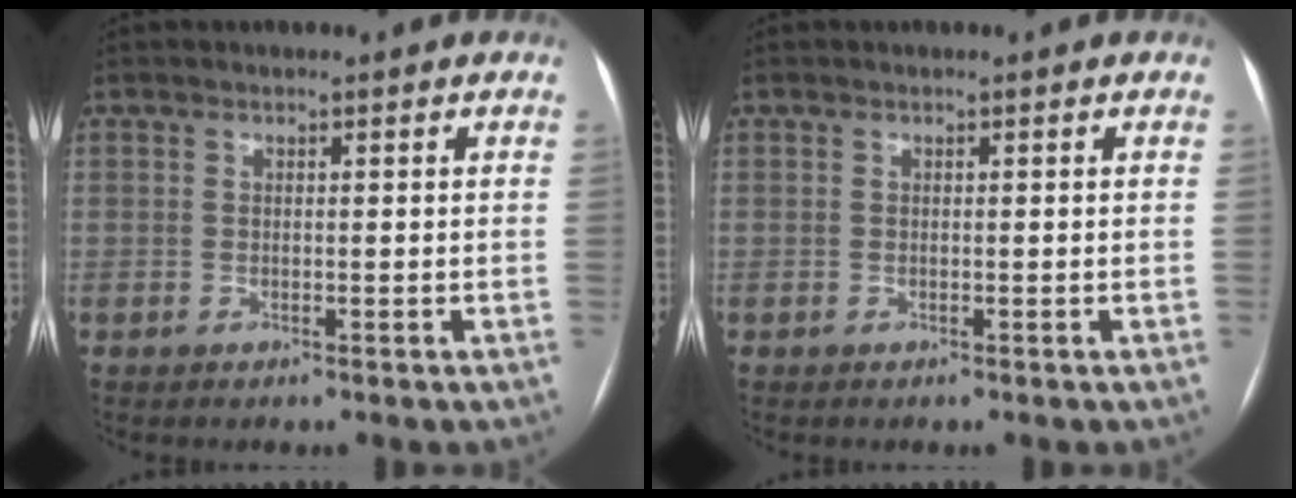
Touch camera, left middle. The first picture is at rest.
{"total": 0.0}